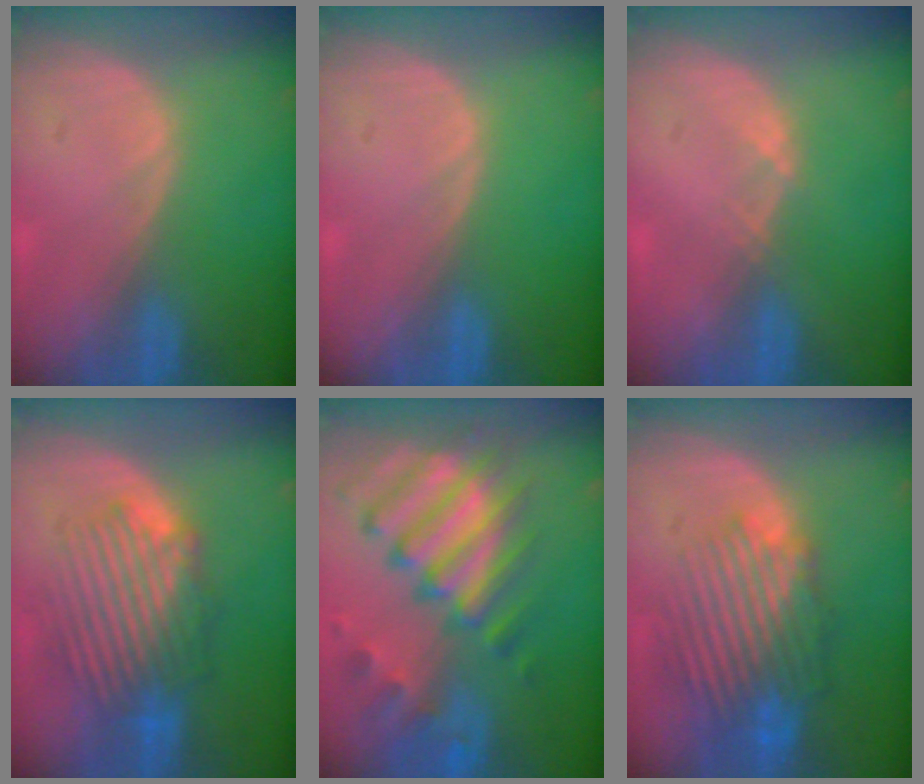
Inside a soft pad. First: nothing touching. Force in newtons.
{"total": 0.0}
{"total": 1.0, "press": 0.8, "slide": 0.5}
{"total": 8.9, "press": 8.5, "slide": 2.7}
{"total": 11.9, "press": 10.3, "slide": 5.9}
{"total": 10.2, "press": 9.1, "slide": 4.7}